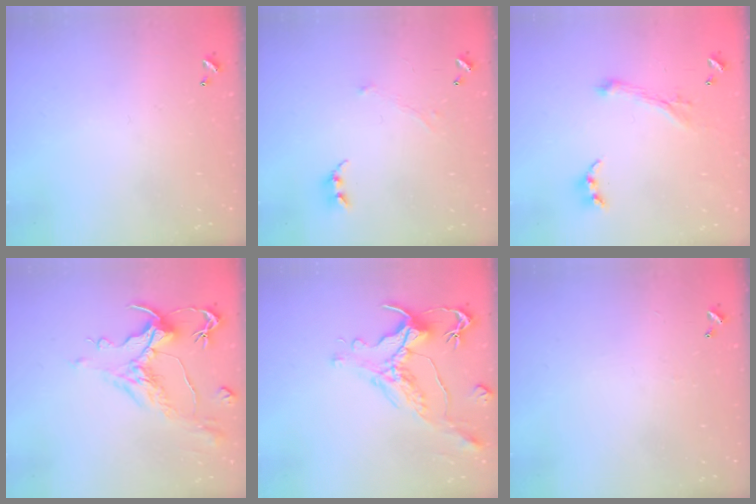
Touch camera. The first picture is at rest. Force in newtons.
{"total": 0.7, "press": 0.0, "slide": 0.7}
{"total": 1.1, "press": 0.6, "slide": 0.9}
{"total": 1.5, "press": 0.5, "slide": 1.4}
{"total": 1.6, "press": 0.9, "slide": 1.3}
{"total": 2.6, "press": 2.6, "slide": 0.4}